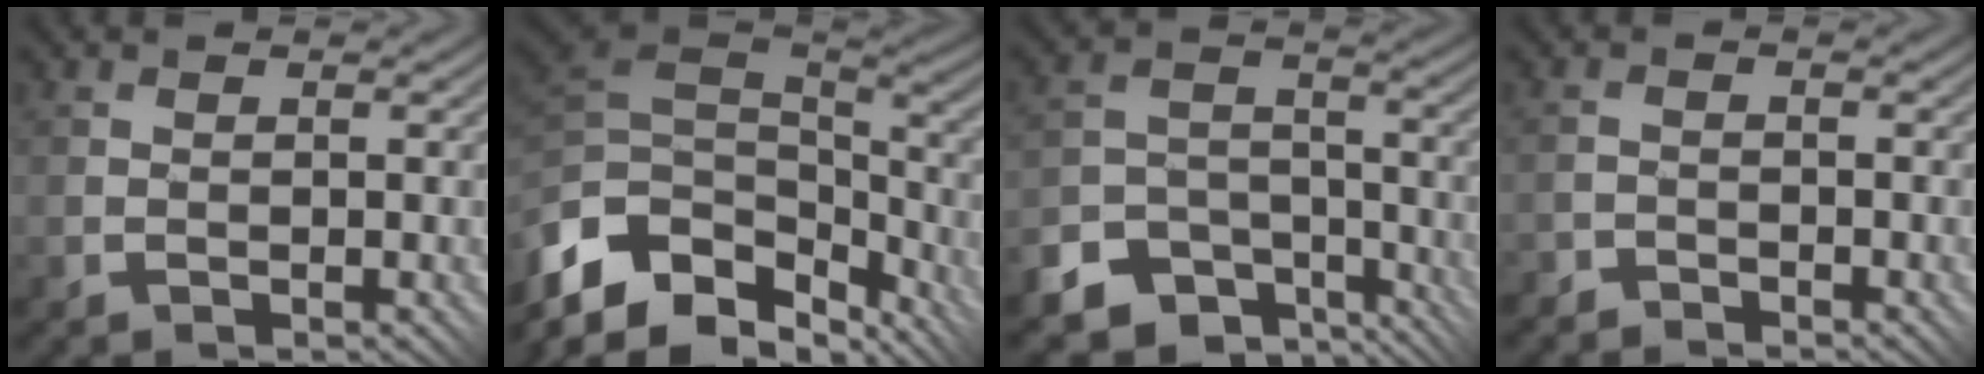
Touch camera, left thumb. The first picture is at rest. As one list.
[{"total": 12.4, "force": [-6.3, 7.1, 8.0], "torque": [-0.222, -0.009, -0.106]}, {"total": 9.3, "force": [-6.8, 5.4, 3.4], "torque": [-0.073, -0.015, -0.124]}, {"total": 1.9, "force": [-1.8, 0.2, -0.6], "torque": [0.024, 0.020, -0.039]}]